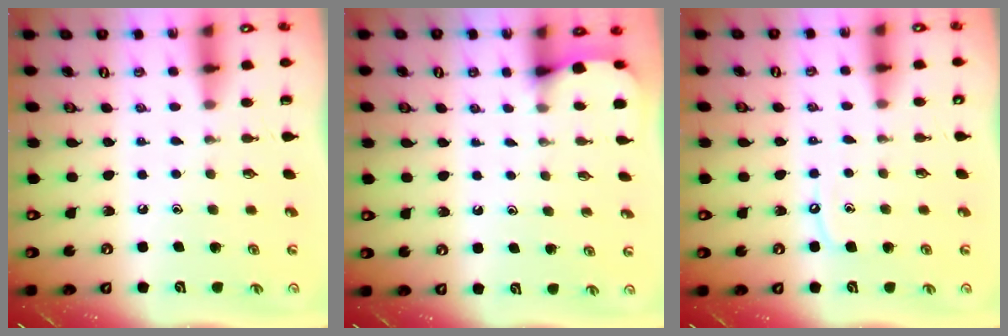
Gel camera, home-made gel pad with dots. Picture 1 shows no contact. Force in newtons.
{"total": 2.6, "press": 2.6, "slide": 0.4}
{"total": 6.0, "press": 5.9, "slide": 0.8}